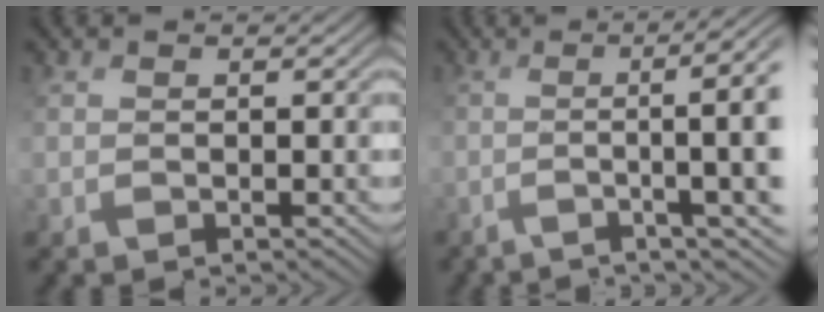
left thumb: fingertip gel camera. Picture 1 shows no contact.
{"total": 10.4, "force": [-0.5, 2.4, 10.1], "torque": [-0.128, -0.003, 0.012]}